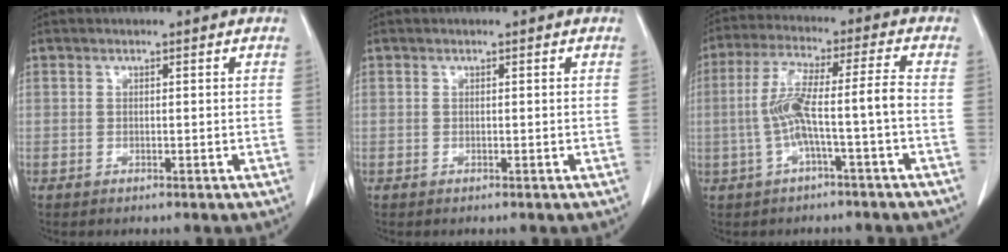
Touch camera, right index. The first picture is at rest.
{"total": 0.0}
{"total": 8.6, "force": [-1.8, -0.1, 8.4], "torque": [-0.169, 0.028, -0.029]}